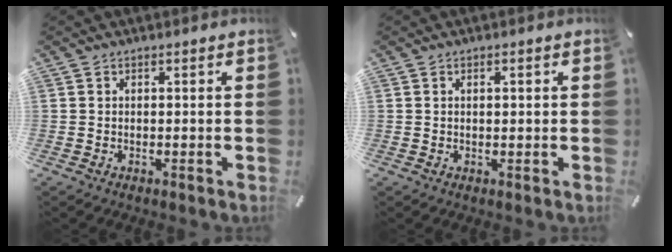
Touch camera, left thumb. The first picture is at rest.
{"total": 1.0, "force": [0.4, 0.4, 0.9], "torque": [-0.019, 0.003, 0.006]}